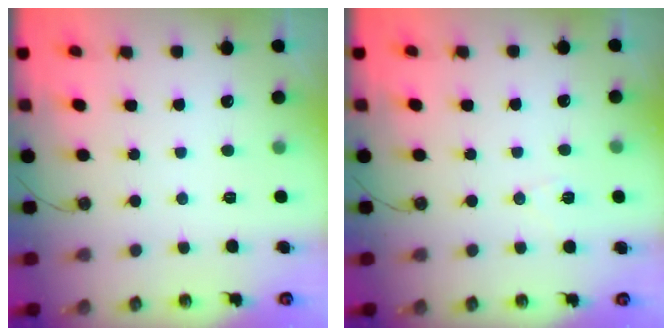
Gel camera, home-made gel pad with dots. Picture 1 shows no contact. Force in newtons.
{"total": 6.9, "press": 6.6, "slide": 1.9}